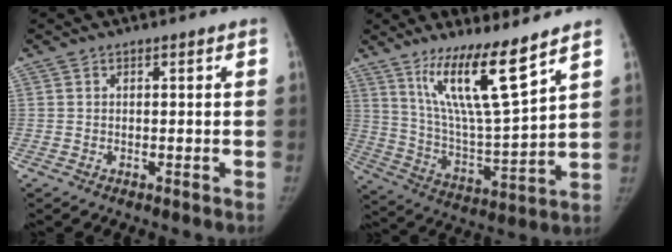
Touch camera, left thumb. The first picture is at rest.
{"total": 15.6, "force": [10.3, 1.6, 11.6], "torque": [-0.197, -0.075, 0.198]}